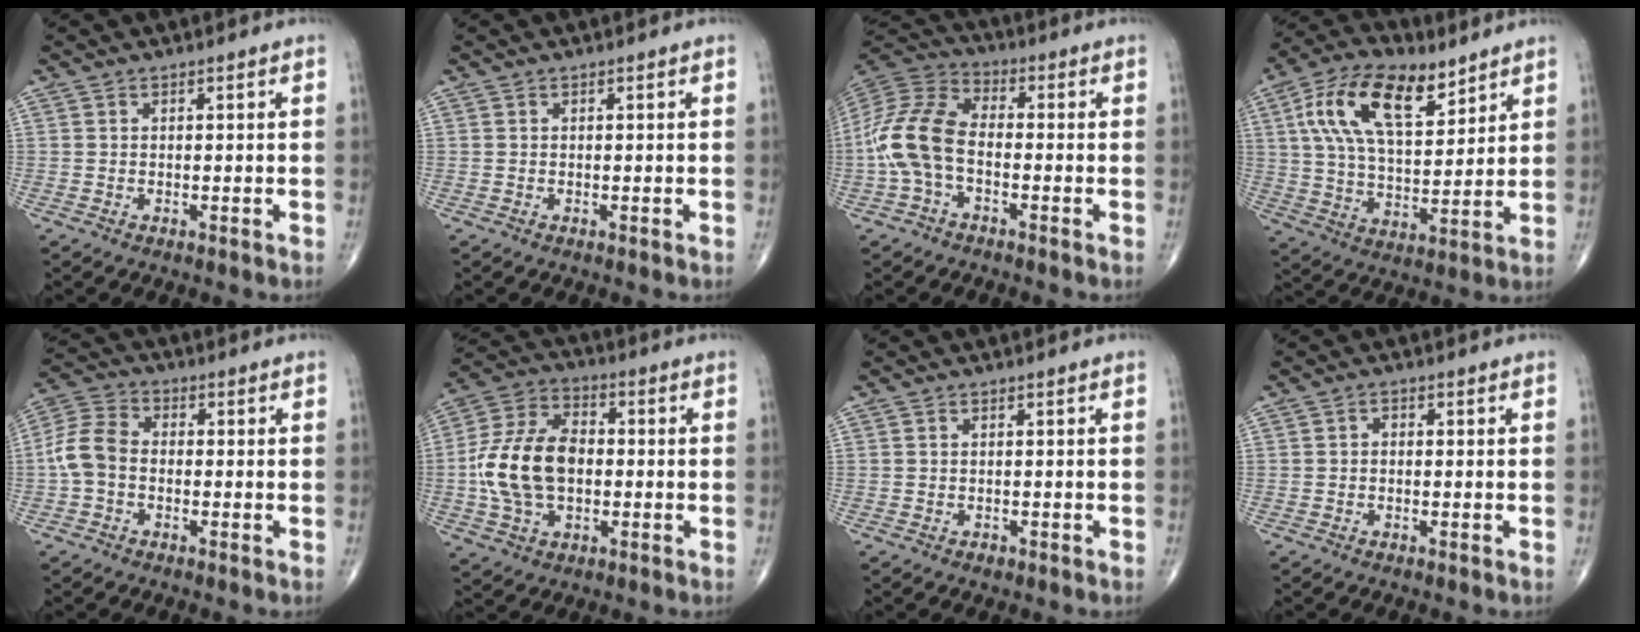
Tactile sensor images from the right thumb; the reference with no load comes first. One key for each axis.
{"total": 0.0}
{"total": 12.8, "fx": -2.6, "fy": 7.4, "fz": 10.1, "tx": -0.216, "ty": 0.035, "tz": -0.060}
{"total": 17.9, "fx": 8.4, "fy": 8.8, "fz": 13.2, "tx": -0.220, "ty": -0.020, "tz": 0.151}
{"total": 7.3, "fx": -1.2, "fy": 5.2, "fz": 4.9, "tx": -0.098, "ty": 0.024, "tz": -0.039}
{"total": 15.6, "fx": -1.1, "fy": 10.1, "fz": 11.8, "tx": -0.221, "ty": 0.026, "tz": -0.021}
{"total": 0.6, "fx": -0.3, "fy": 0.5, "fz": 0.2, "tx": -0.003, "ty": 0.000, "tz": -0.005}
{"total": 1.0, "fx": -0.2, "fy": 0.7, "fz": 0.6, "tx": -0.001, "ty": 0.004, "tz": -0.007}